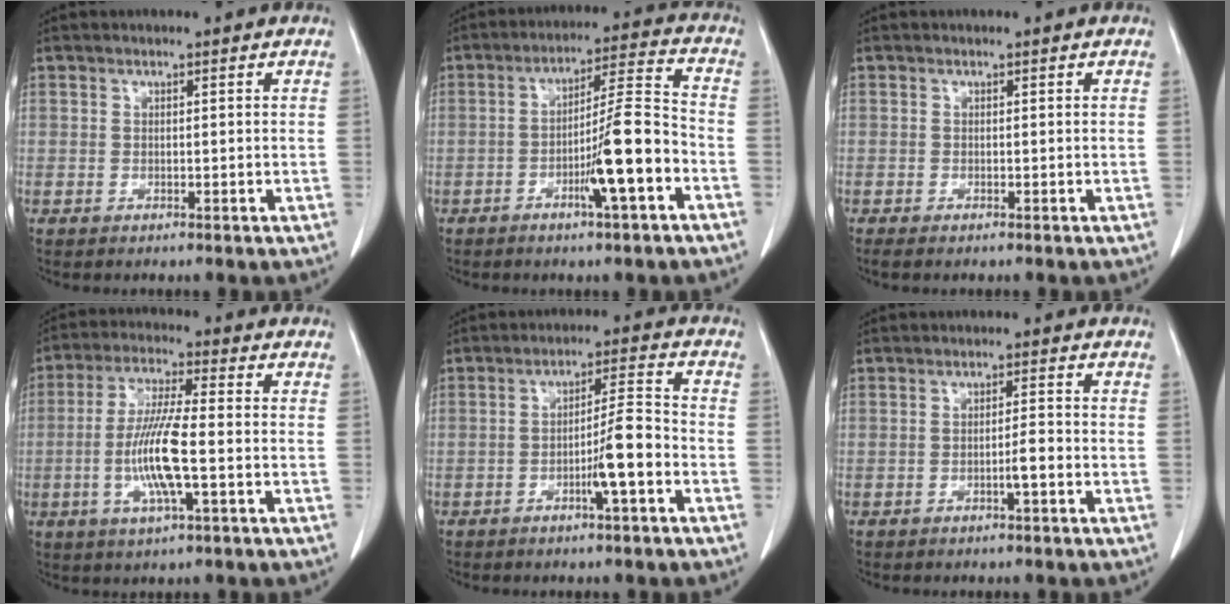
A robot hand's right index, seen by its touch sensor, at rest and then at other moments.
{"total": 10.6, "force": [-4.0, 0.1, 9.8], "torque": [-0.163, 0.006, -0.066]}
{"total": 1.5, "force": [-1.2, 0.2, 0.9], "torque": [-0.009, -0.004, -0.014]}
{"total": 10.4, "force": [-2.1, 0.9, 10.1], "torque": [-0.202, -0.007, -0.045]}
{"total": 6.8, "force": [-2.6, 0.0, 6.2], "torque": [-0.106, 0.008, -0.042]}
{"total": 2.4, "force": [-1.0, 0.0, 2.2], "torque": [-0.036, 0.001, -0.018]}